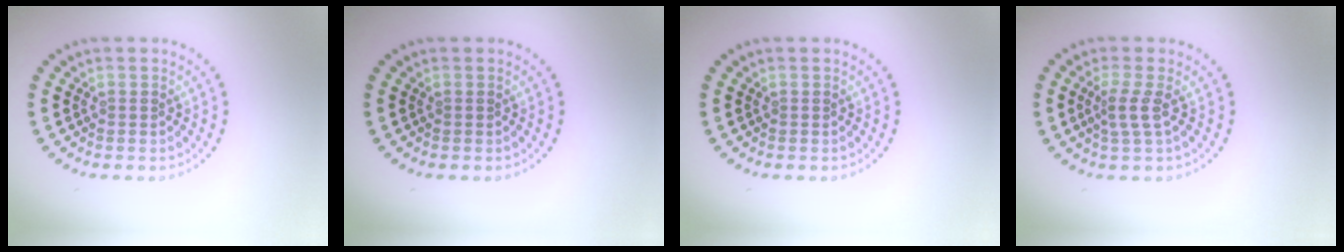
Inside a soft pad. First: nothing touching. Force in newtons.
{"total": 0.0}
{"total": 0.0}
{"total": 2.1, "press": 1.4, "slide": 1.5}